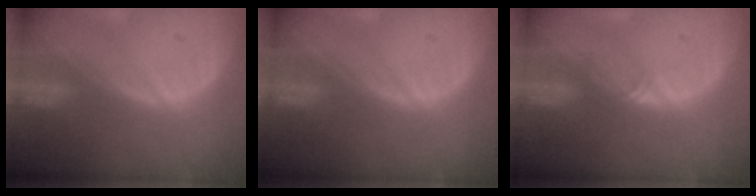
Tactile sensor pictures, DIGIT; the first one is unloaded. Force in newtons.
{"total": 0.0}
{"total": 1.4, "press": 1.1, "slide": 0.9}